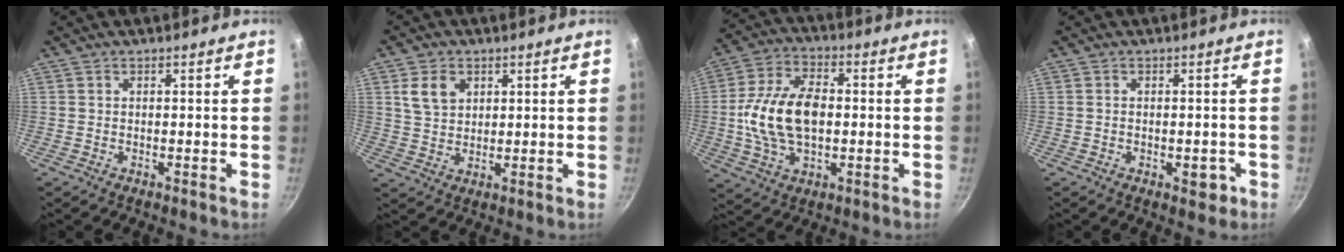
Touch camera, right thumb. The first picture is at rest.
{"total": 6.1, "force": [2.3, 4.6, 3.3], "torque": [-0.043, -0.005, 0.044]}
{"total": 15.4, "force": [-0.2, 9.4, 12.2], "torque": [-0.215, 0.020, -0.009]}
{"total": 3.3, "force": [-1.2, 1.7, 2.5], "torque": [-0.017, 0.009, -0.013]}